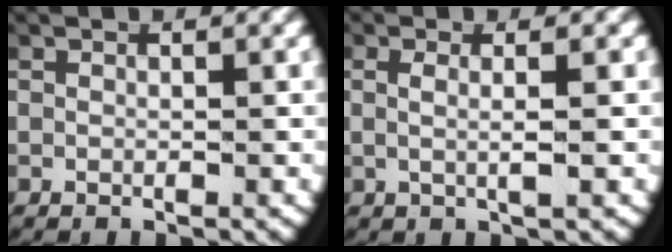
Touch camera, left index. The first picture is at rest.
{"total": 2.1, "force": [0.2, 0.4, 2.1], "torque": [-0.046, -0.006, 0.009]}